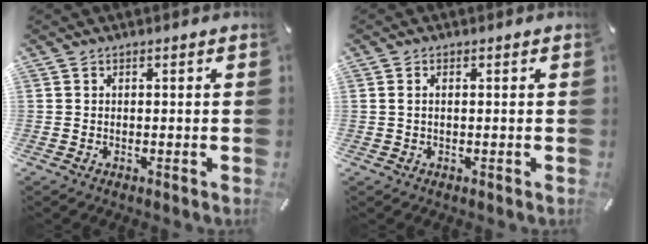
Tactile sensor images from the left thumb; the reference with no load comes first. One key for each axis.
{"total": 1.4, "fx": 0.1, "fy": 0.5, "fz": 1.2, "tx": -0.025, "ty": 0.002, "tz": 0.001}